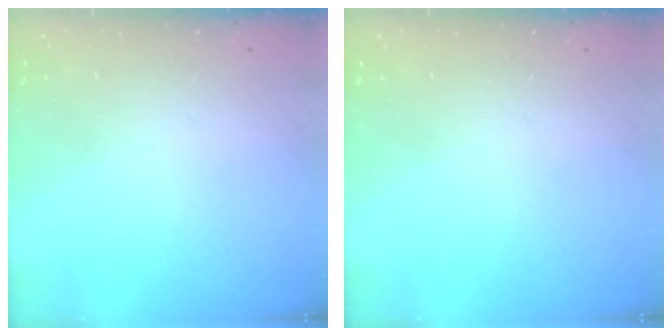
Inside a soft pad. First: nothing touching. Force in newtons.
{"total": 0.0}